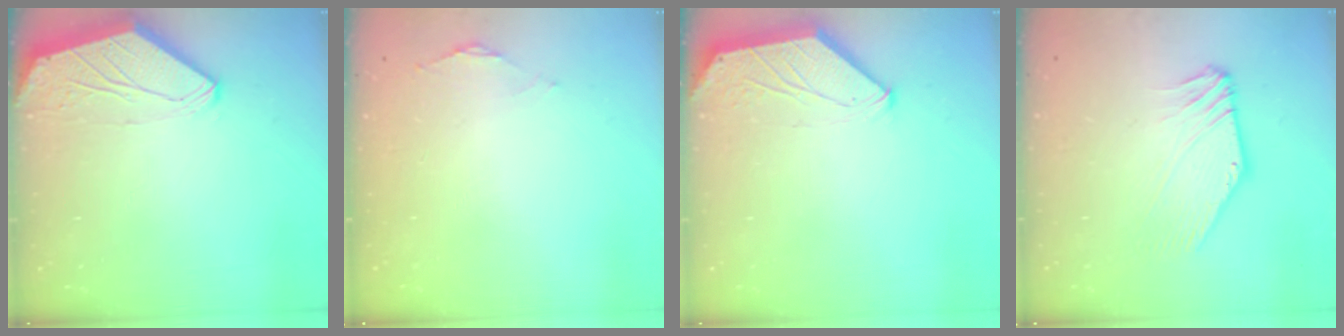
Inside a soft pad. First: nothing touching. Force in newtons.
{"total": 0.5, "press": 0.4, "slide": 0.3}
{"total": 0.5, "press": 0.5, "slide": 0.3}
{"total": 3.3, "press": 3.3, "slide": 0.1}